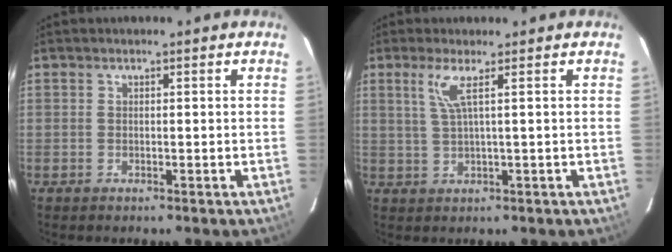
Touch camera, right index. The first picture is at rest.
{"total": 3.5, "force": [1.4, -0.6, 3.2], "torque": [-0.059, 0.000, 0.035]}